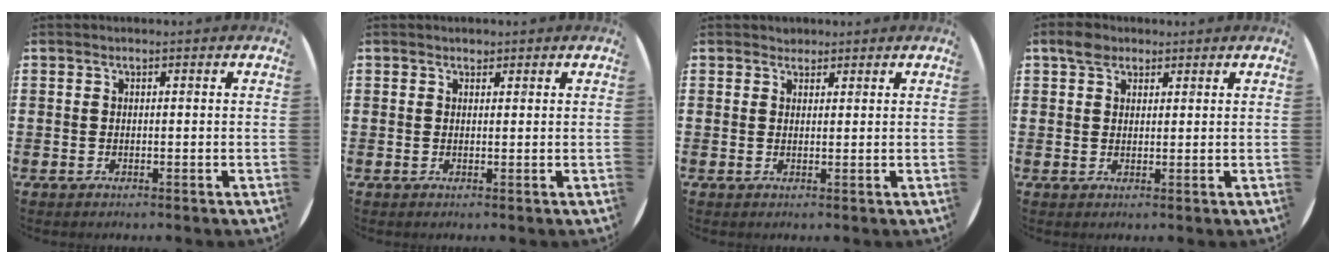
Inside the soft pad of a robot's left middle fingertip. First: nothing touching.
{"total": 0.8, "force": [0.7, 0.3, 0.0], "torque": [0.007, -0.002, 0.012]}
{"total": 0.8, "force": [0.8, 0.3, -0.1], "torque": [0.009, -0.001, 0.014]}
{"total": 2.9, "force": [2.2, 1.6, 0.9], "torque": [-0.007, 0.000, 0.038]}